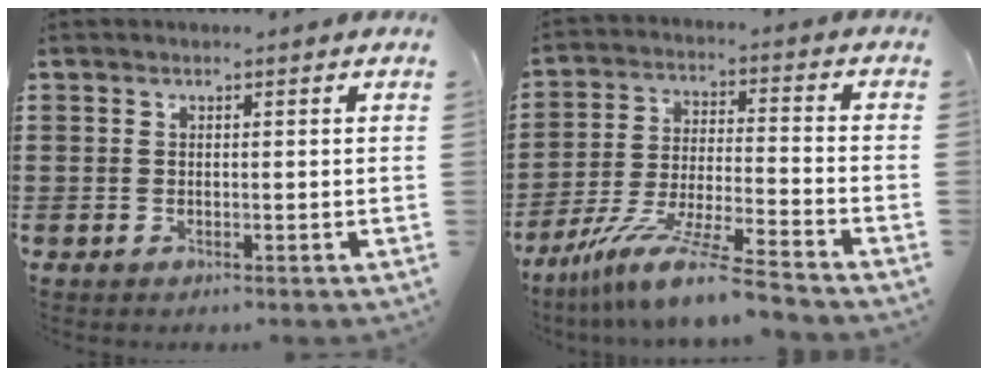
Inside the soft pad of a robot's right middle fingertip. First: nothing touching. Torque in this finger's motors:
{"motor_torque": [2.14, 0.00, 0.28, 0.17]}